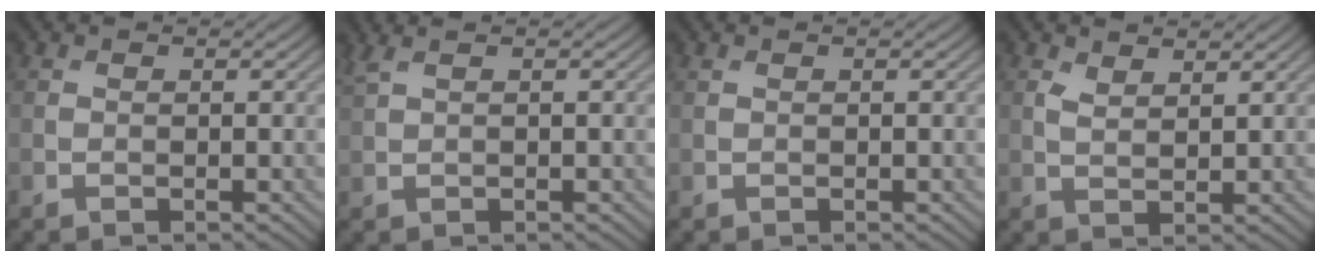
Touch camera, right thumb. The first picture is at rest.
{"total": 1.9, "force": [1.3, 0.4, 1.3], "torque": [-0.035, 0.008, 0.029]}
{"total": 0.0}
{"total": 2.4, "force": [1.5, 0.9, 1.5], "torque": [-0.038, -0.002, 0.033]}